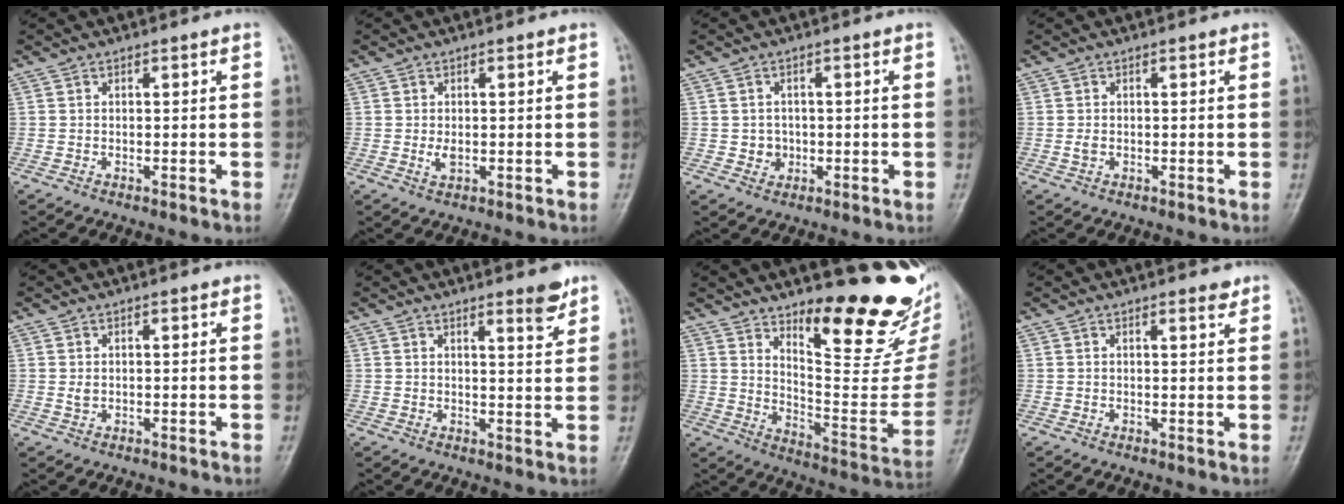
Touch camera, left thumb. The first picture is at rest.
{"total": 2.1, "force": [0.1, 1.2, 1.7], "torque": [-0.030, -0.006, 0.003]}
{"total": 2.7, "force": [-0.3, 2.6, 0.8], "torque": [0.003, 0.005, -0.002]}
{"total": 1.3, "force": [0.0, 0.9, 1.0], "torque": [-0.015, -0.001, -0.001]}
{"total": 1.6, "force": [0.5, 1.0, 1.1], "torque": [-0.016, -0.004, 0.013]}
{"total": 4.4, "force": [3.1, 0.8, 3.0], "torque": [-0.032, -0.025, 0.043]}
{"total": 23.2, "force": [16.5, 6.9, 14.8], "torque": [-0.165, -0.126, 0.244]}
{"total": 1.7, "force": [1.4, 0.5, 1.0], "torque": [-0.008, -0.009, 0.018]}